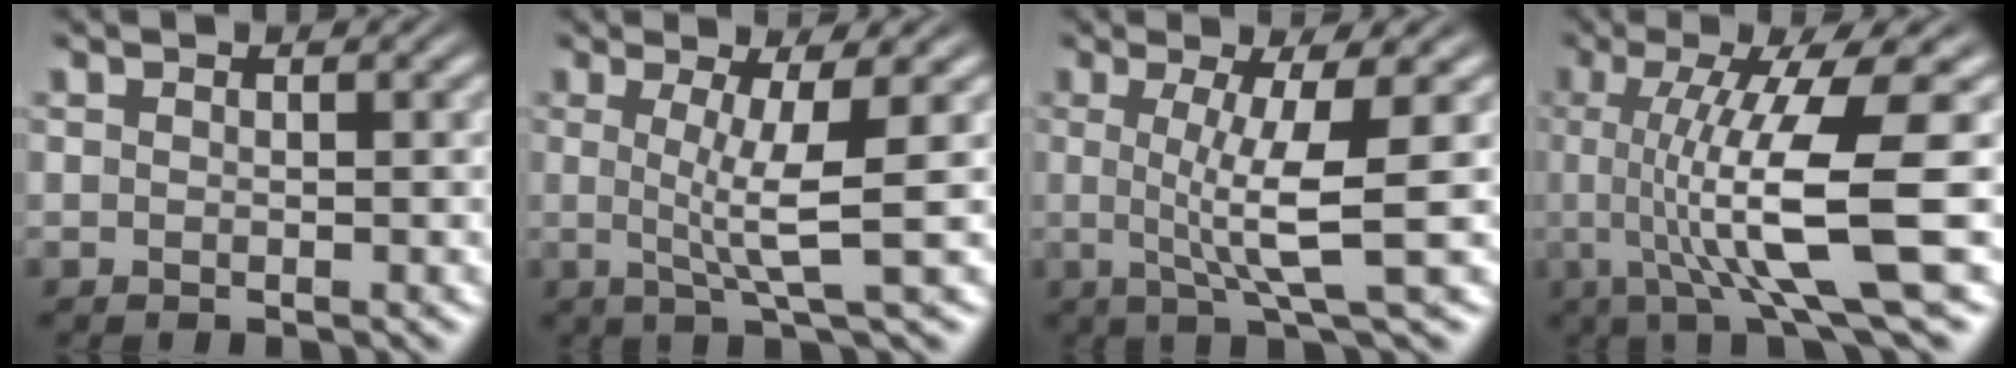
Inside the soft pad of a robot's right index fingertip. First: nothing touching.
{"total": 4.3, "force": [0.7, -0.1, 4.3], "torque": [-0.072, -0.013, 0.014]}
{"total": 5.1, "force": [0.4, -0.1, 5.1], "torque": [-0.090, -0.013, 0.011]}
{"total": 9.2, "force": [0.1, 1.7, 9.0], "torque": [-0.151, -0.008, 0.006]}